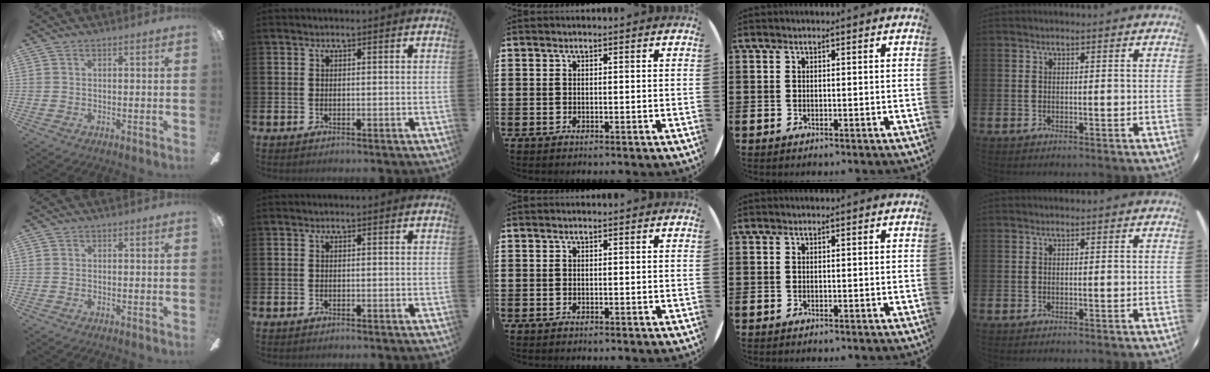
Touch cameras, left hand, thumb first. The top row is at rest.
{}